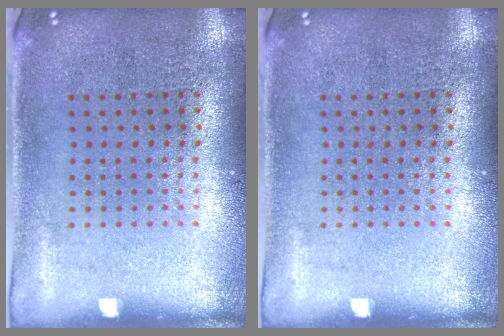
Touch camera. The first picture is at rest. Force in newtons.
{"total": 0.0}